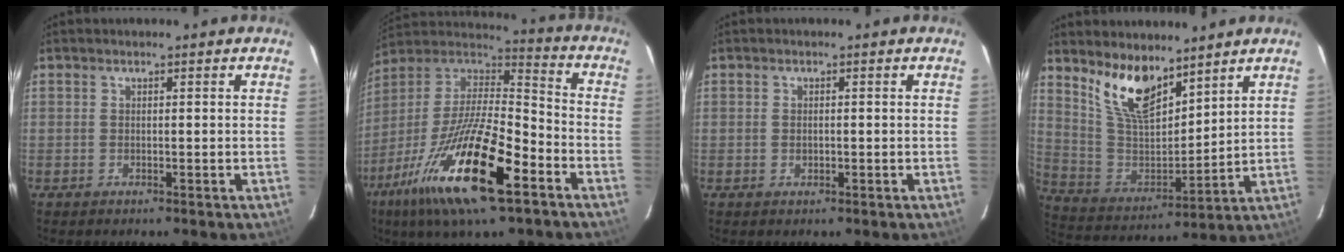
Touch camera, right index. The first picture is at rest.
{"total": 24.6, "force": [-12.3, 7.1, 20.1], "torque": [-0.382, -0.046, -0.230]}
{"total": 0.9, "force": [-0.1, 0.7, 0.6], "torque": [-0.010, 0.003, -0.002]}
{"total": 13.2, "force": [9.4, 5.3, 7.6], "torque": [-0.151, -0.003, 0.194]}